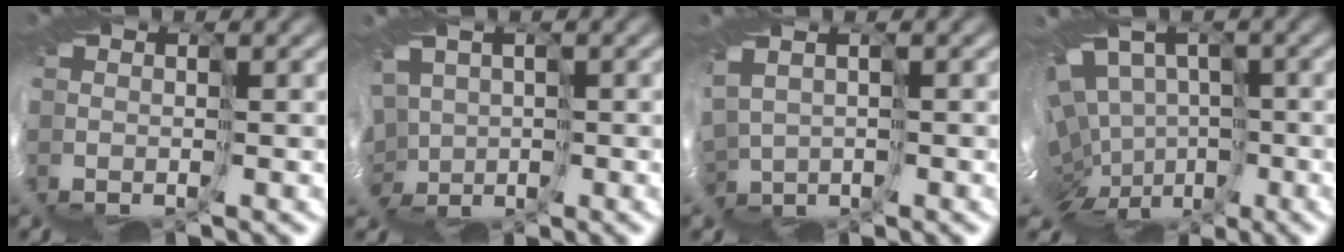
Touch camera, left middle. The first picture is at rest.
{"total": 6.3, "force": [0.4, 5.5, 3.2], "torque": [-0.095, -0.022, 0.002]}
{"total": 1.9, "force": [1.5, 1.1, -0.2], "torque": [-0.016, -0.005, 0.033]}
{"total": 11.6, "force": [-2.4, 9.3, 6.4], "torque": [-0.107, -0.012, -0.048]}